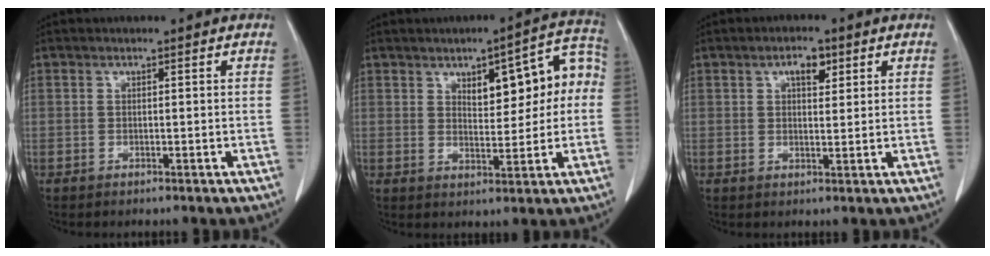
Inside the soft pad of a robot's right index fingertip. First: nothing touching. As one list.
[{"total": 11.7, "force": [2.3, 5.0, 10.3], "torque": [-0.128, 0.040, 0.039]}, {"total": 4.0, "force": [1.9, 1.9, 2.9], "torque": [-0.051, 0.005, 0.031]}]